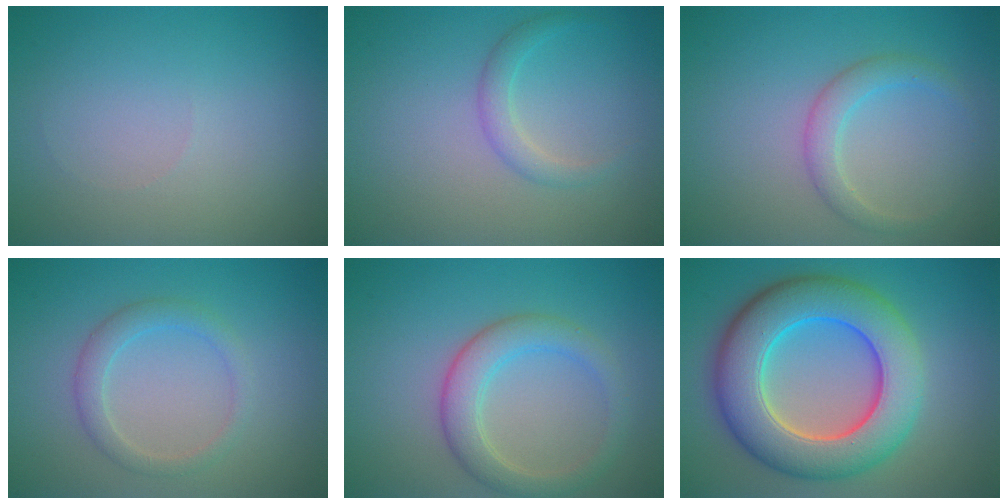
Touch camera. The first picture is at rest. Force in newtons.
{"total": 1.7, "press": 1.7, "slide": 0.1}
{"total": 2.3, "press": 2.2, "slide": 0.3}
{"total": 2.2, "press": 2.2, "slide": 0.0}
{"total": 3.8, "press": 3.8, "slide": 0.2}
{"total": 10.4, "press": 10.3, "slide": 0.7}